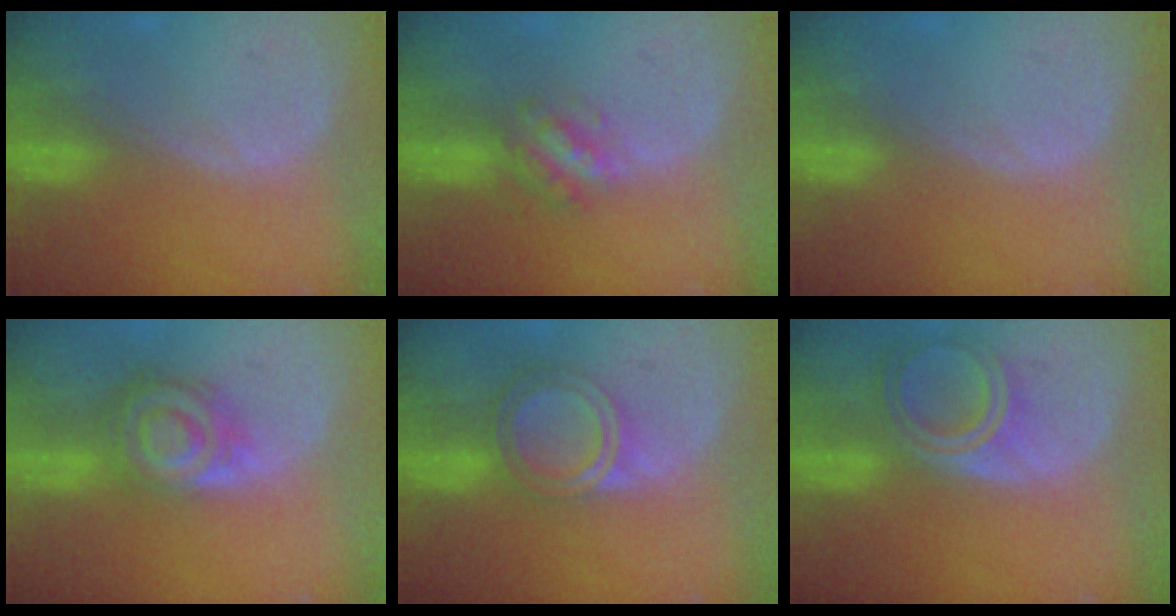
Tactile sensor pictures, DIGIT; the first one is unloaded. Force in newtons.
{"total": 4.7, "press": 4.3, "slide": 2.0}
{"total": 0.5, "press": 0.0, "slide": 0.5}
{"total": 8.0, "press": 7.1, "slide": 3.8}
{"total": 5.9, "press": 5.4, "slide": 2.3}
{"total": 6.7, "press": 6.0, "slide": 2.8}